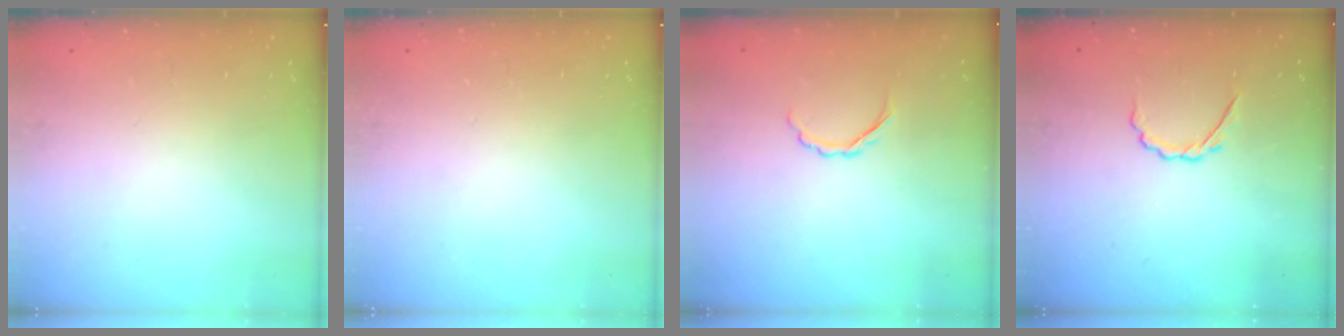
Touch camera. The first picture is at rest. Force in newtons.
{"total": 0.0}
{"total": 2.7, "press": 2.6, "slide": 0.8}
{"total": 2.8, "press": 2.6, "slide": 0.8}